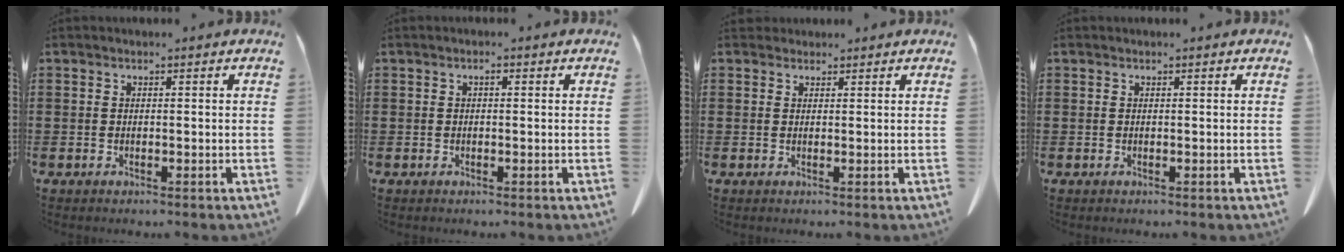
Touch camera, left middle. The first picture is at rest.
{"total": 0.8, "force": [-0.1, 0.4, 0.7], "torque": [-0.014, 0.002, -0.002]}
{"total": 1.3, "force": [1.1, 0.7, 0.1], "torque": [0.003, 0.000, 0.020]}
{"total": 0.0}